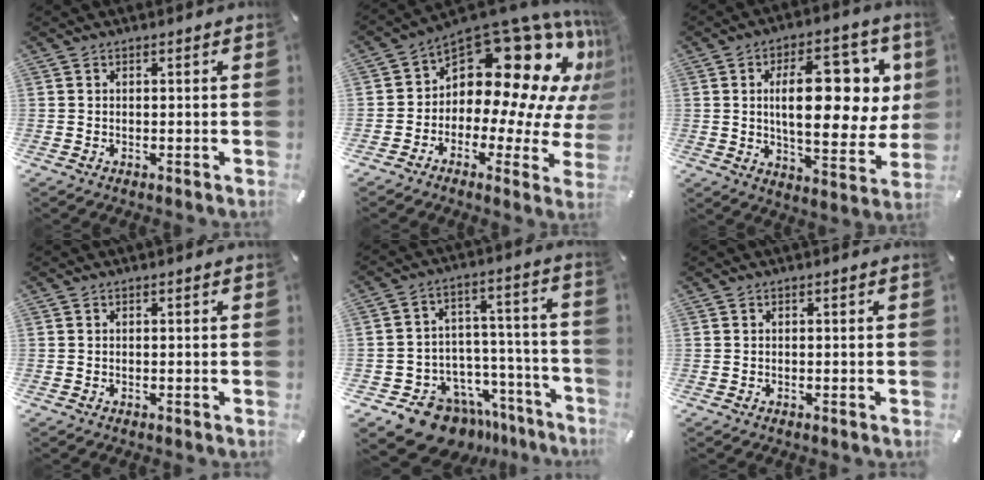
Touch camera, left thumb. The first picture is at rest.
{"total": 19.4, "force": [8.2, 11.9, 12.9], "torque": [-0.185, -0.086, 0.141]}
{"total": 21.1, "force": [4.7, 10.0, 18.0], "torque": [-0.260, -0.011, 0.070]}
{"total": 0.0}
{"total": 14.9, "force": [-11.1, 8.5, 5.4], "torque": [-0.070, 0.071, -0.178]}
{"total": 0.0}